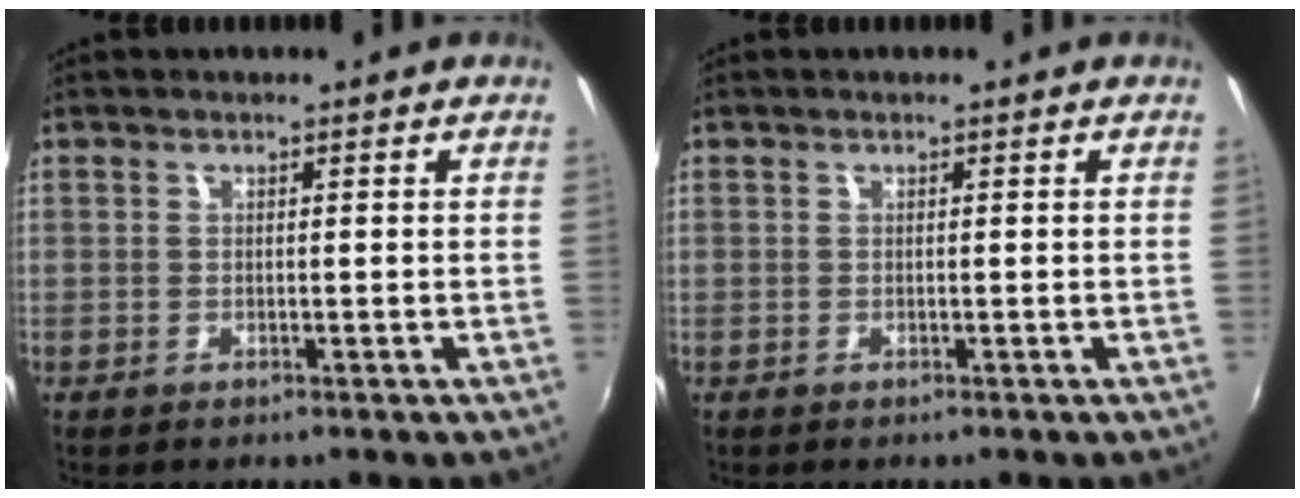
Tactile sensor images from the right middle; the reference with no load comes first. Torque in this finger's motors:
{"motor_torque": [-0.53, 0.08, -0.32, -0.09]}